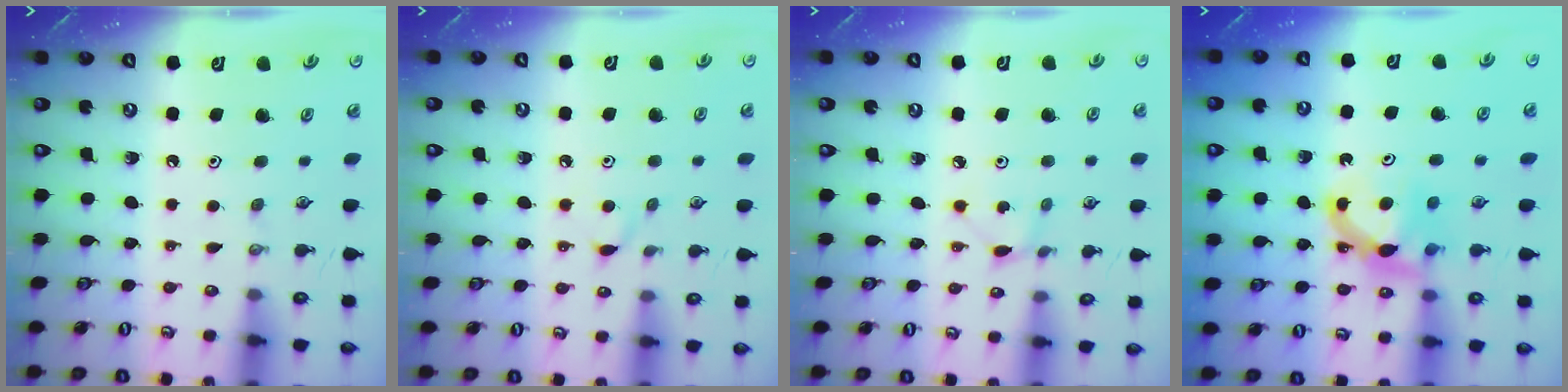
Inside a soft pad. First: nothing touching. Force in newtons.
{"total": 4.2, "press": 4.2, "slide": 0.5}
{"total": 1.3, "press": 1.3, "slide": 0.1}
{"total": 8.1, "press": 8.1, "slide": 0.4}